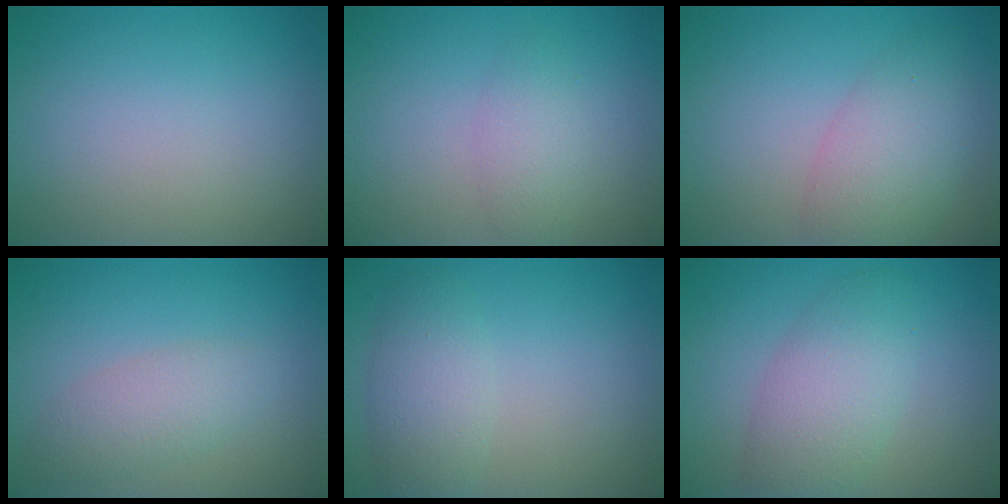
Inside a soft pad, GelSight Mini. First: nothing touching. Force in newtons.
{"total": 2.1, "press": 2.1, "slide": 0.1}
{"total": 3.3, "press": 3.3, "slide": 0.4}
{"total": 2.8, "press": 2.8, "slide": 0.0}
{"total": 3.2, "press": 3.2, "slide": 0.1}
{"total": 4.8, "press": 4.7, "slide": 0.2}